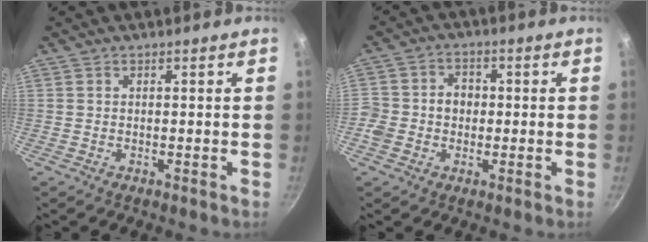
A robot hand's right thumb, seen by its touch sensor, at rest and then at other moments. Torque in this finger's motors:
{"motor_torque": [0.22, 0.49, 0.35, 0.14, 0.00]}